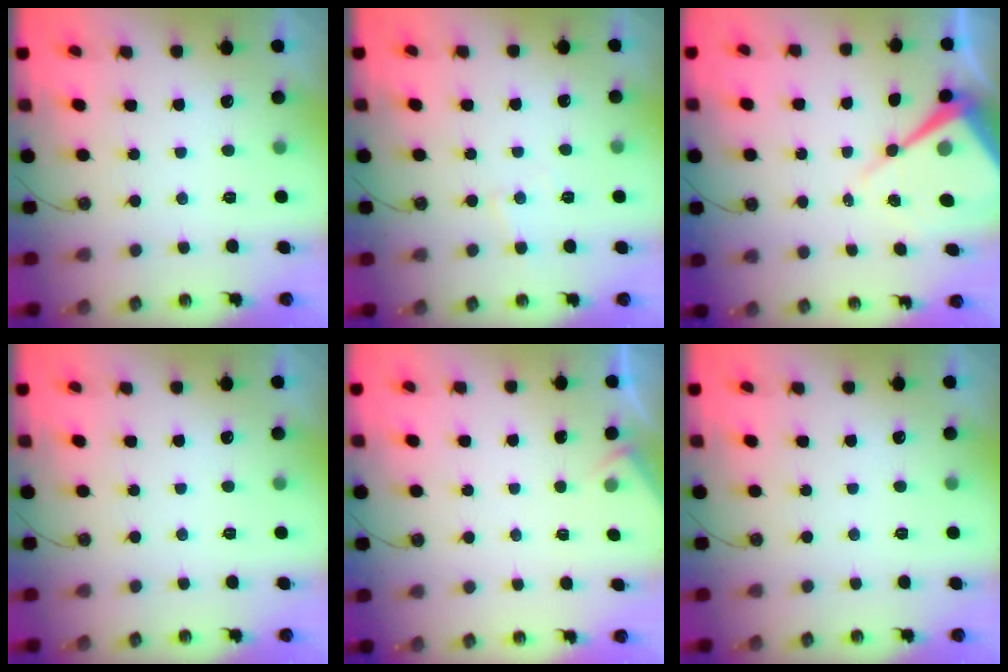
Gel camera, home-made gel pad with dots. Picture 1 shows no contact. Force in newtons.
{"total": 4.3, "press": 4.2, "slide": 0.7}
{"total": 11.6, "press": 11.5, "slide": 0.8}
{"total": 0.0}
{"total": 2.5, "press": 2.4, "slide": 0.4}
{"total": 0.0}